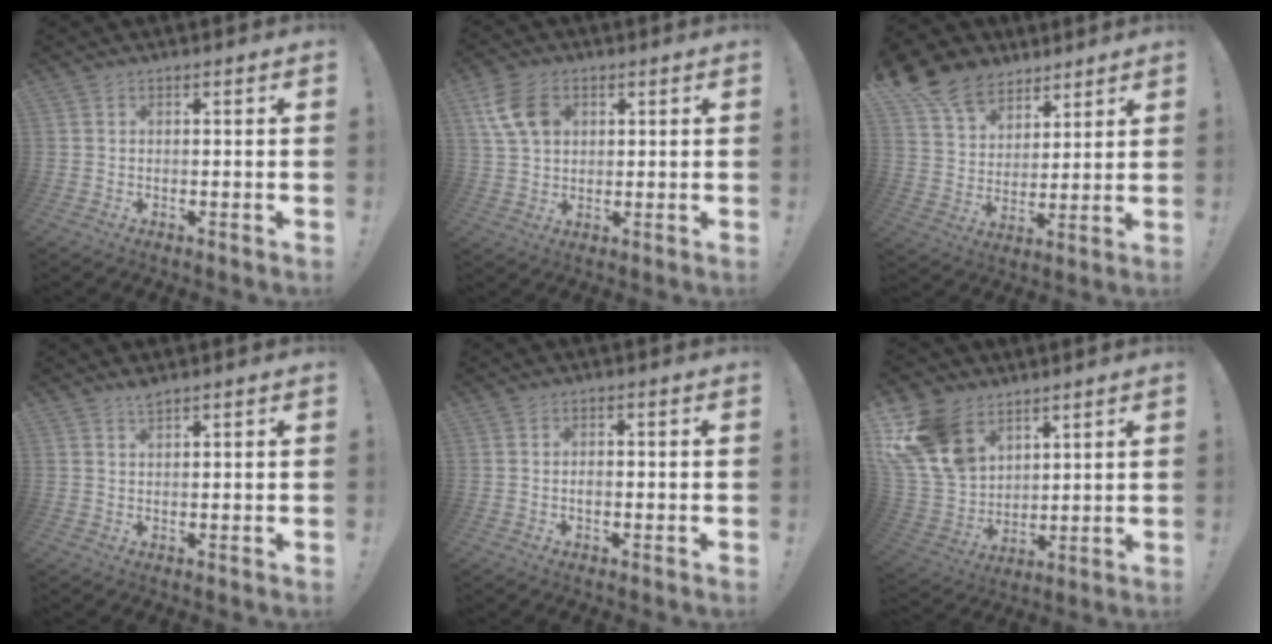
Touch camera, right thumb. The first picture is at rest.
{"total": 10.4, "force": [3.7, 7.5, 6.2], "torque": [-0.113, -0.002, 0.074]}
{"total": 14.0, "force": [10.0, 9.0, 4.1], "torque": [-0.073, -0.068, 0.193]}
{"total": 2.0, "force": [1.8, 0.2, 0.9], "torque": [-0.011, -0.009, 0.032]}
{"total": 1.5, "force": [-0.9, 0.9, 0.8], "torque": [-0.013, 0.003, -0.016]}
{"total": 18.4, "force": [10.4, 12.2, 9.0], "torque": [-0.175, -0.055, 0.204]}